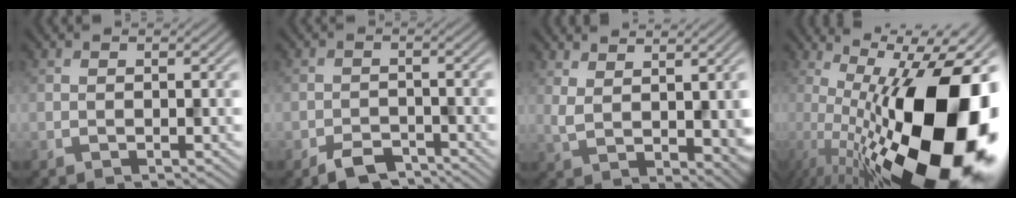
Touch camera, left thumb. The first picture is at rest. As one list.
[{"total": 3.7, "force": [-2.9, 1.6, 1.7], "torque": [-0.030, -0.002, -0.056]}, {"total": 6.4, "force": [1.9, 2.6, 5.6], "torque": [-0.097, -0.008, 0.051]}, {"total": 22.7, "force": [-3.8, 8.5, 20.6], "torque": [-0.296, 0.006, -0.071]}]